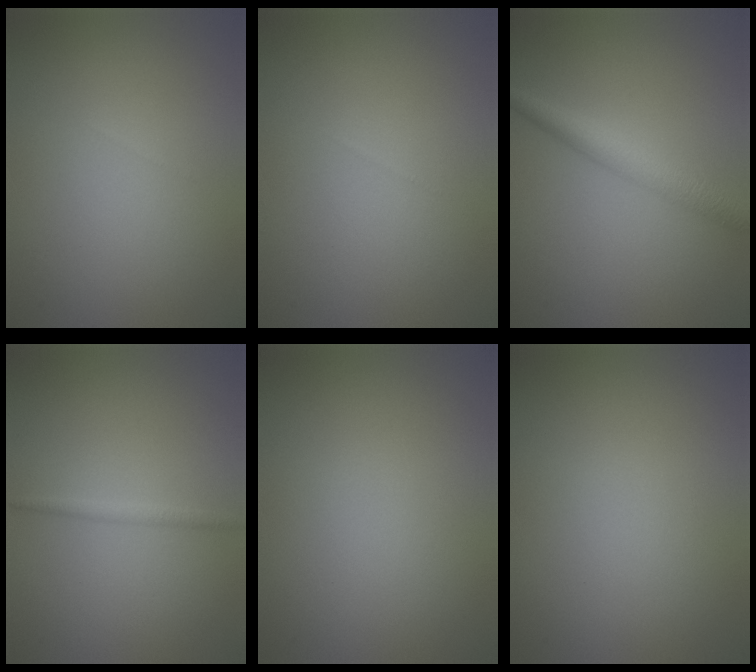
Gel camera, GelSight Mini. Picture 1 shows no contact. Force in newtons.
{"total": 0.0}
{"total": 3.4, "press": 3.4, "slide": 0.0}
{"total": 1.0, "press": 1.0, "slide": 0.0}
{"total": 0.0}
{"total": 0.0}